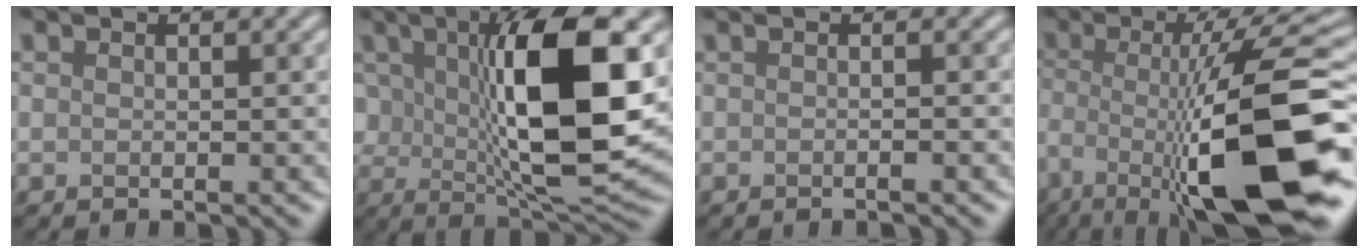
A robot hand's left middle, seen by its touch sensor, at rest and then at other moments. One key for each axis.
{"total": 12.7, "fx": 1.8, "fy": 4.8, "fz": 11.7, "tx": -0.188, "ty": -0.002, "tz": 0.033}
{"total": 2.4, "fx": 0.1, "fy": 1.1, "fz": 2.1, "tx": -0.006, "ty": -0.003, "tz": -0.024}
{"total": 14.6, "fx": -4.2, "fy": 3.8, "fz": 13.5, "tx": -0.212, "ty": 0.008, "tz": -0.074}